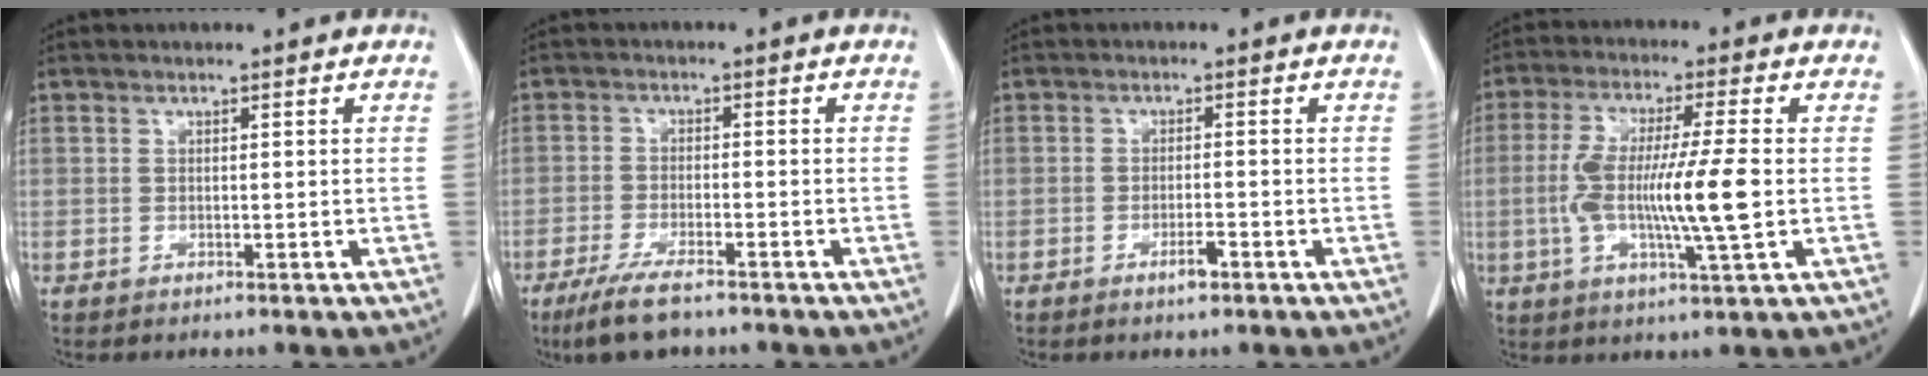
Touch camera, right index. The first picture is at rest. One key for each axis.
{"total": 7.4, "fx": -5.6, "fy": 1.3, "fz": 4.7, "tx": -0.087, "ty": -0.017, "tz": -0.095}
{"total": 2.3, "fx": -1.4, "fy": 0.4, "fz": 1.8, "tx": -0.029, "ty": 0.000, "tz": -0.022}
{"total": 11.9, "fx": -1.1, "fy": 0.6, "fz": 11.9, "tx": -0.232, "ty": -0.003, "tz": -0.024}